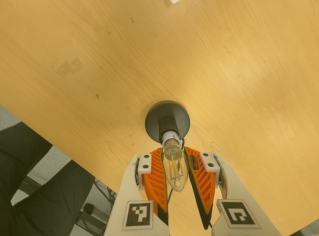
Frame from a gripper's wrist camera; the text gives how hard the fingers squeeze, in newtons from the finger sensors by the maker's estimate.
{"total": 15.5, "left": 14.8, "right": 16.2}